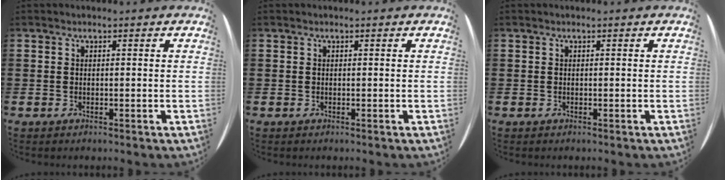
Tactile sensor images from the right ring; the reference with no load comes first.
{"total": 0.0}
{"total": 0.0}